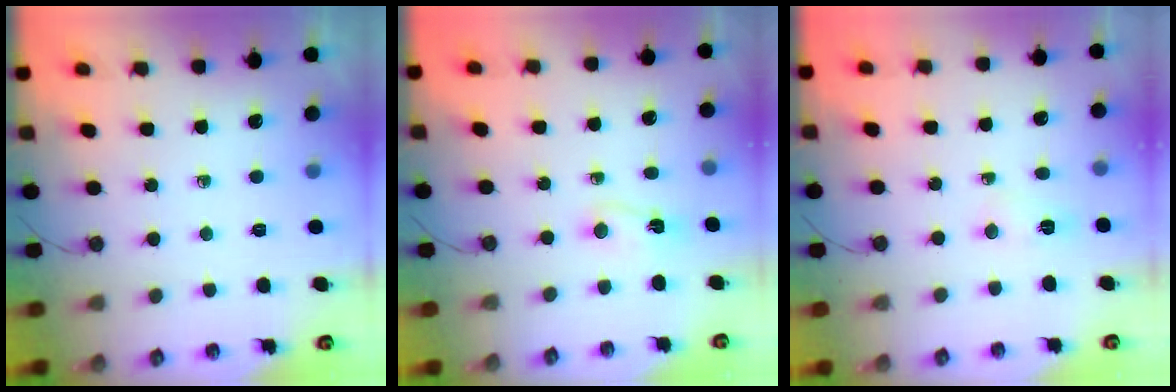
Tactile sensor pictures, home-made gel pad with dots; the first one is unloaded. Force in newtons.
{"total": 2.0, "press": 1.6, "slide": 1.2}
{"total": 4.3, "press": 3.6, "slide": 2.5}